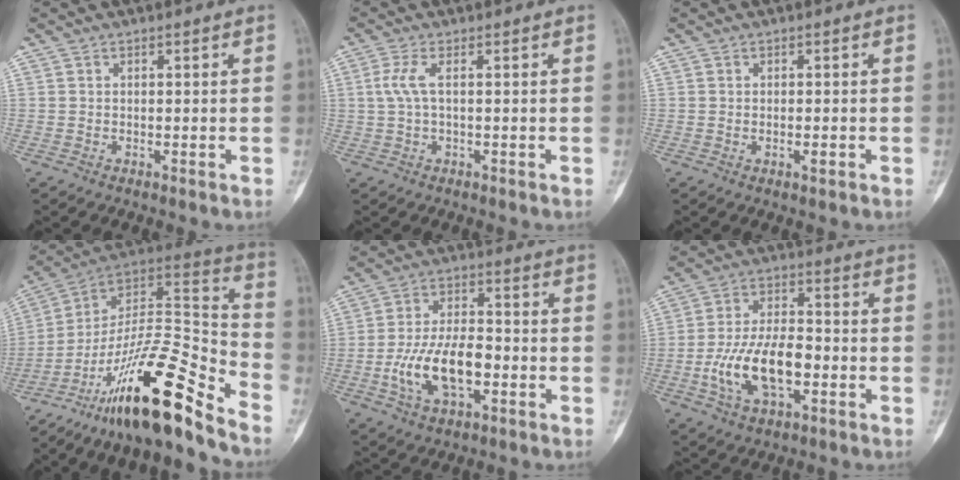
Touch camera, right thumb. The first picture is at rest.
{"total": 3.2, "force": [0.3, 0.8, 3.1], "torque": [-0.092, 0.010, 0.007]}
{"total": 1.4, "force": [-0.5, 0.5, 1.2], "torque": [-0.017, 0.001, -0.009]}
{"total": 25.4, "force": [-17.8, 4.9, 17.4], "torque": [-0.270, 0.098, -0.305]}
{"total": 13.0, "force": [-3.5, 6.7, 10.6], "torque": [-0.198, 0.025, -0.063]}
{"total": 14.1, "force": [-3.7, 7.2, 11.6], "torque": [-0.217, 0.027, -0.065]}